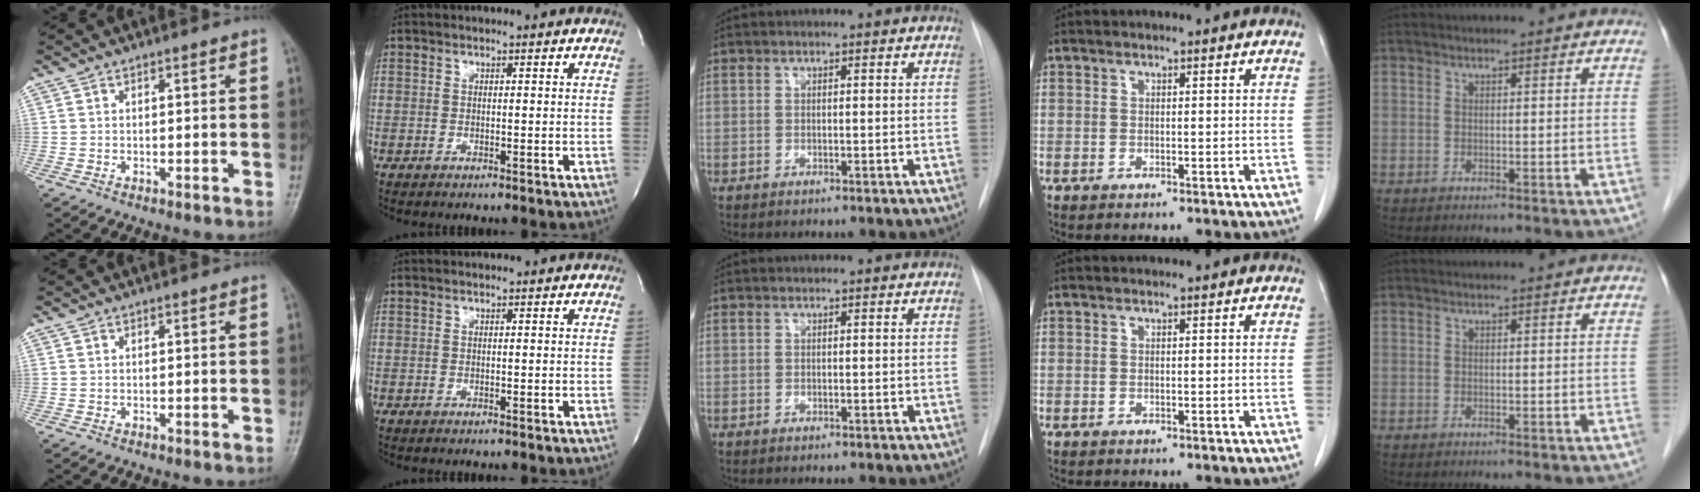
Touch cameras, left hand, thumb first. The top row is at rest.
{}